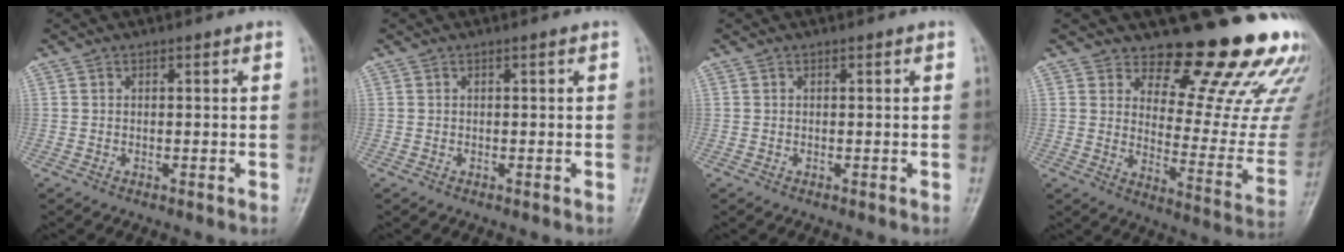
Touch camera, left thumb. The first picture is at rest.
{"total": 0.0}
{"total": 0.0}
{"total": 19.7, "force": [16.7, 5.9, 8.5], "torque": [-0.054, -0.160, 0.206]}